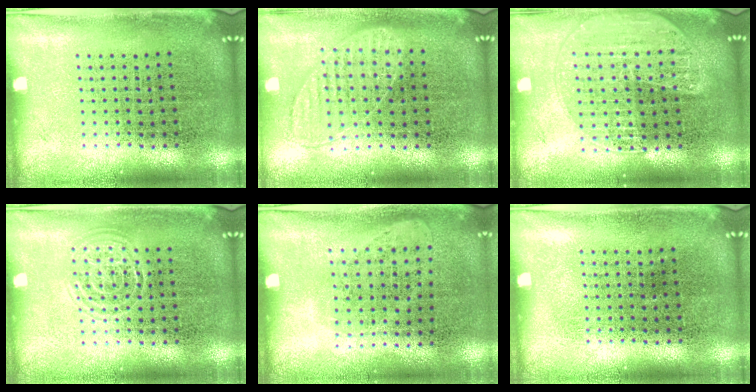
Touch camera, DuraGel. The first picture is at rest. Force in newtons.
{"total": 0.9, "press": 0.9, "slide": 0.2}
{"total": 1.7, "press": 1.6, "slide": 0.6}
{"total": 1.5, "press": 1.5, "slide": 0.3}
{"total": 1.1, "press": 0.9, "slide": 0.6}
{"total": 0.0}